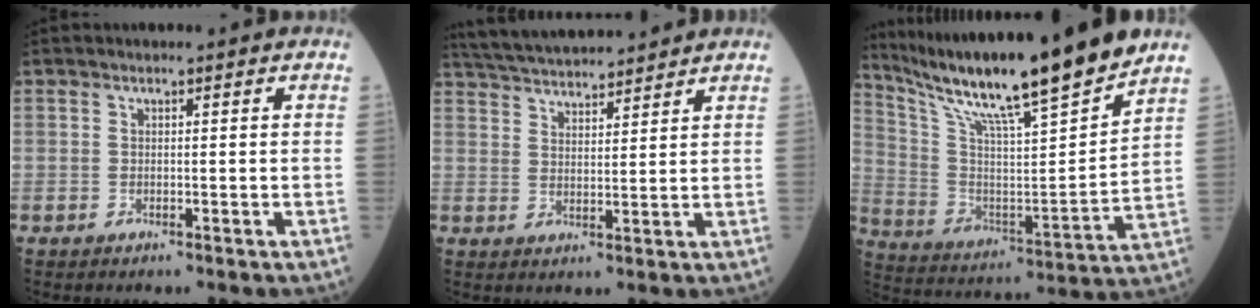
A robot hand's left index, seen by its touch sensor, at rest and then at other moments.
{"total": 12.8, "force": [12.0, 1.4, 4.3], "torque": [-0.085, 0.032, 0.194]}
{"total": 21.7, "force": [17.9, -0.3, 12.3], "torque": [-0.220, -0.015, 0.302]}